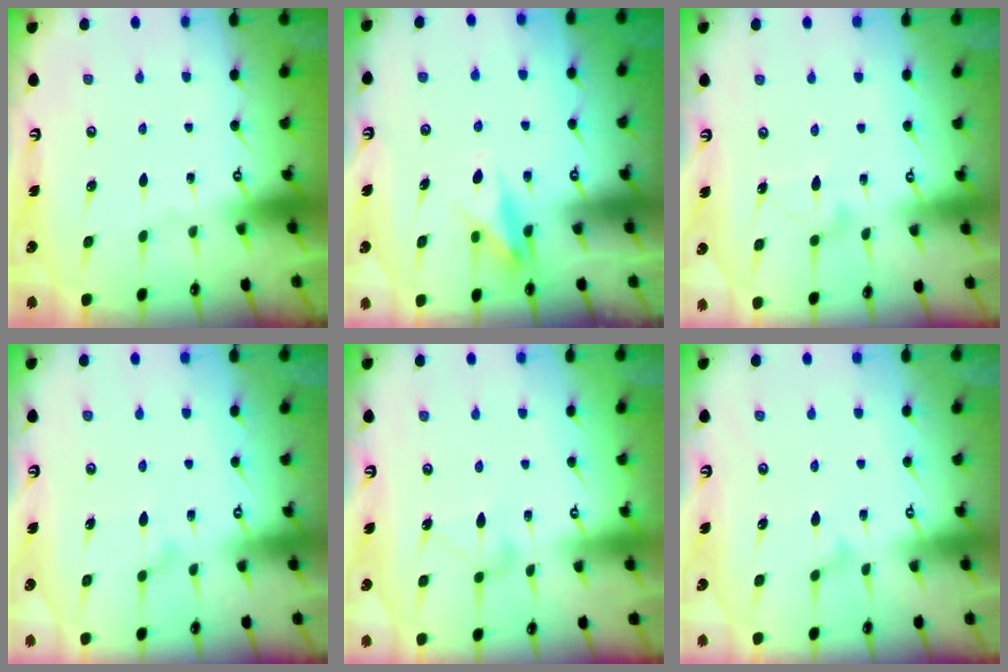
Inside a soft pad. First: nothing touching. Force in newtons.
{"total": 10.0, "press": 10.0, "slide": 0.7}
{"total": 10.5, "press": 10.5, "slide": 0.6}
{"total": 8.5, "press": 8.5, "slide": 0.5}
{"total": 8.7, "press": 8.7, "slide": 0.2}
{"total": 7.9, "press": 7.9, "slide": 0.3}